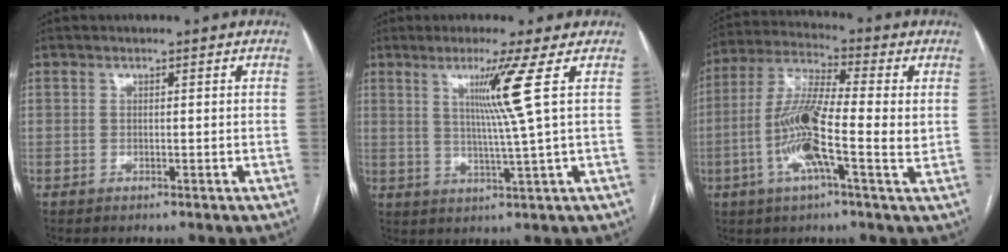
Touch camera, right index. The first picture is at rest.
{"total": 7.1, "force": [2.4, -2.9, 6.0], "torque": [-0.113, -0.016, 0.053]}
{"total": 12.8, "force": [-1.7, 1.5, 12.6], "torque": [-0.252, 0.002, -0.043]}